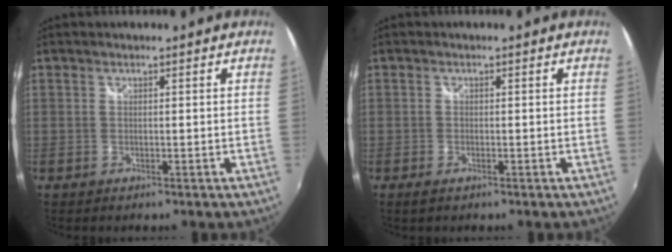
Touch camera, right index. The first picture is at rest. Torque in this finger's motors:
{"motor_torque": [0.10, 0.04, 0.00, 0.00]}